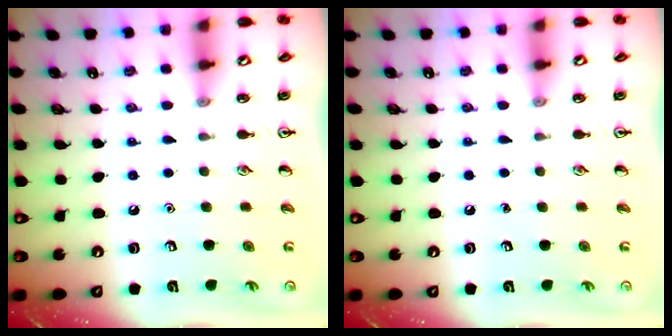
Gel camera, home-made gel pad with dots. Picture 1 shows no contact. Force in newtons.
{"total": 0.0}